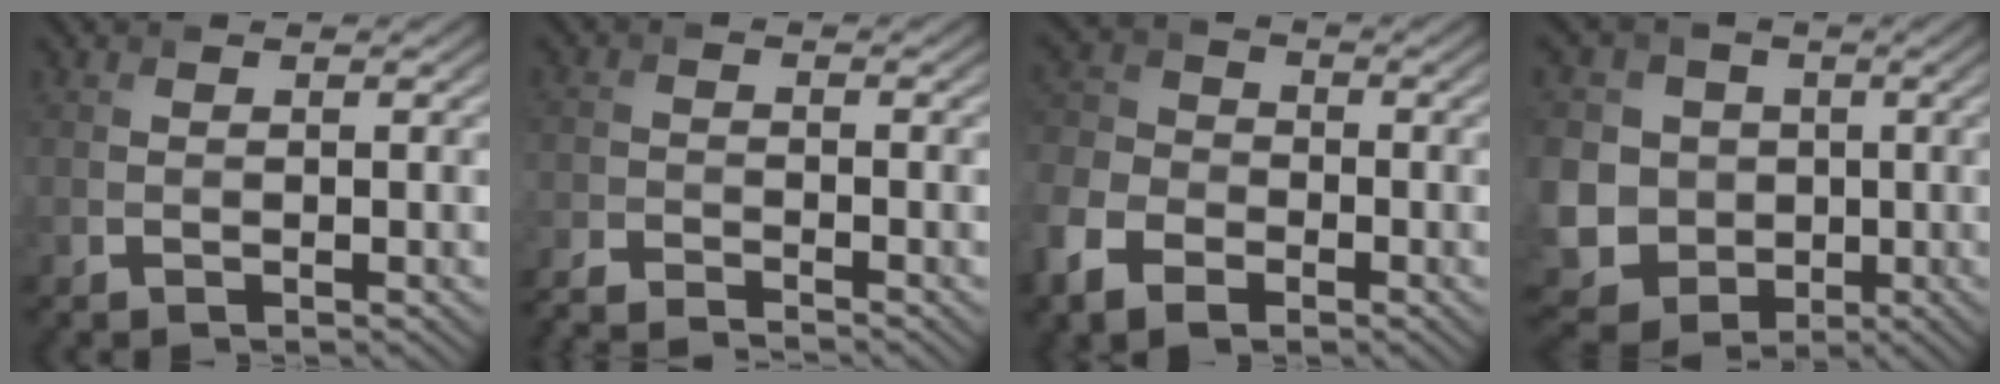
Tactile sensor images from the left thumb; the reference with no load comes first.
{"total": 4.0, "force": [-3.7, 0.1, 1.3], "torque": [-0.030, -0.011, -0.079]}
{"total": 8.5, "force": [-4.2, 5.4, 4.9], "torque": [-0.139, -0.016, -0.102]}
{"total": 14.5, "force": [-1.2, 13.4, 5.2], "torque": [-0.200, -0.011, -0.028]}